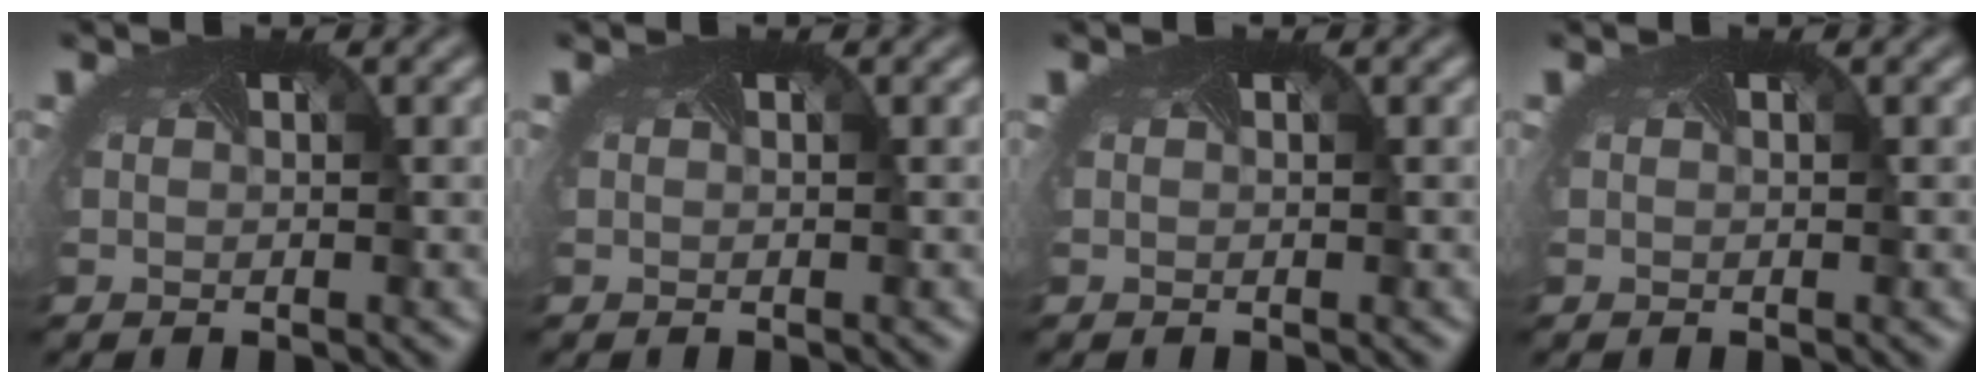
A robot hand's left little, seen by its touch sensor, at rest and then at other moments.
{"total": 0.0}
{"total": 0.0}
{"total": 0.0}